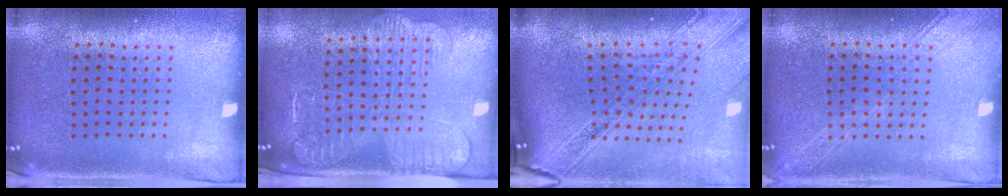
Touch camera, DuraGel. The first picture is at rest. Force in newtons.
{"total": 2.5, "press": 2.0, "slide": 1.4}
{"total": 2.8, "press": 2.3, "slide": 1.7}
{"total": 1.8, "press": 1.7, "slide": 0.2}